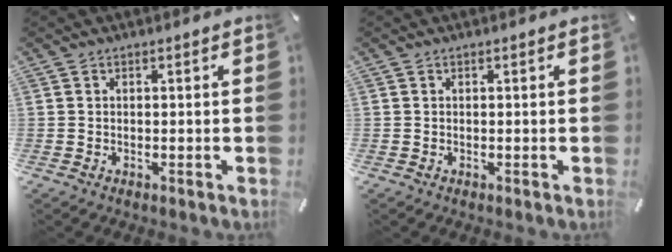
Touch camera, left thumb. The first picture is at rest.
{"total": 0.0}